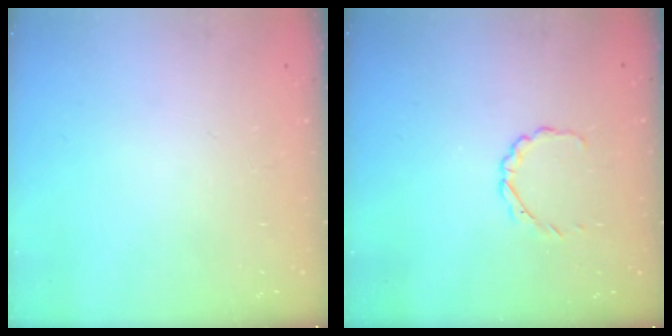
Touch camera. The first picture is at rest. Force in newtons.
{"total": 2.3, "press": 2.1, "slide": 0.8}